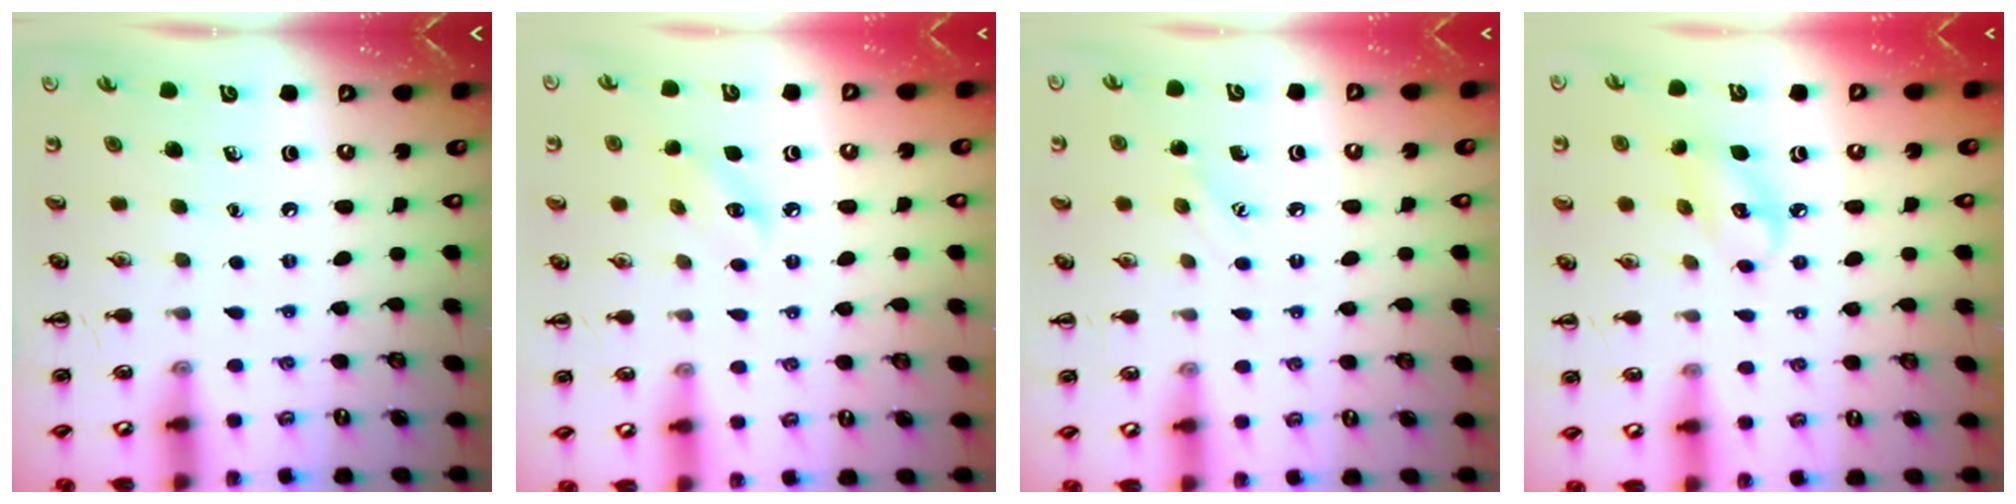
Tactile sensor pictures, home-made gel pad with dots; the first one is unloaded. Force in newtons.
{"total": 5.4, "press": 5.2, "slide": 1.5}
{"total": 5.9, "press": 5.7, "slide": 1.5}
{"total": 7.1, "press": 7.0, "slide": 1.2}